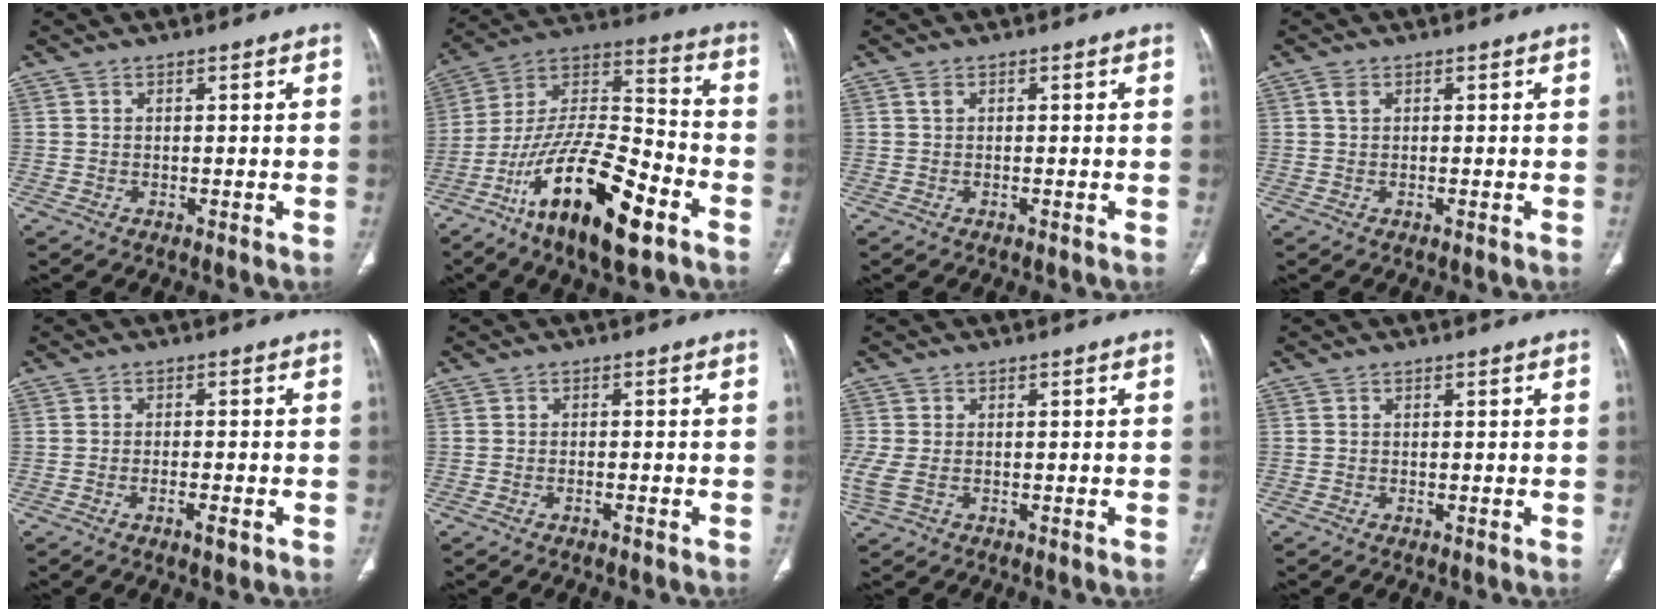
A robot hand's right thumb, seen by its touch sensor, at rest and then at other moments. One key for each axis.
{"total": 23.2, "fx": -12.4, "fy": 7.8, "fz": 18.0, "tx": -0.345, "ty": 0.062, "tz": -0.221}
{"total": 0.9, "fx": 0.0, "fy": 0.5, "fz": 0.7, "tx": -0.020, "ty": 0.006, "tz": 0.003}
{"total": 1.3, "fx": 0.2, "fy": 0.8, "fz": 1.0, "tx": -0.025, "ty": 0.003, "tz": 0.005}
{"total": 2.9, "fx": -1.5, "fy": 0.8, "fz": 2.3, "tx": -0.040, "ty": 0.005, "tz": -0.022}
{"total": 1.1, "fx": -0.7, "fy": 0.3, "fz": 0.8, "tx": -0.022, "ty": 0.011, "tz": -0.006}
{"total": 4.5, "fx": -0.8, "fy": 2.7, "fz": 3.5, "tx": -0.110, "ty": -0.004, "tz": -0.010}
{"total": 0.0}